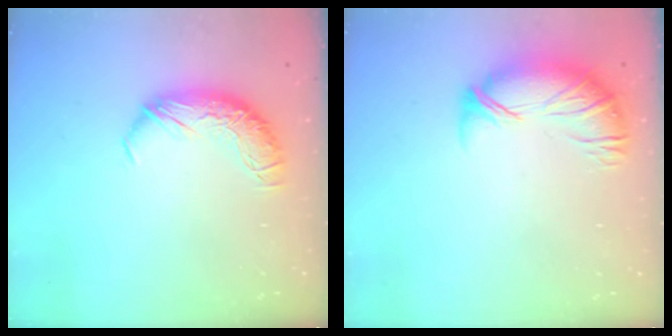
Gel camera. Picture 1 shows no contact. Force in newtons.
{"total": 4.2, "press": 3.7, "slide": 1.9}